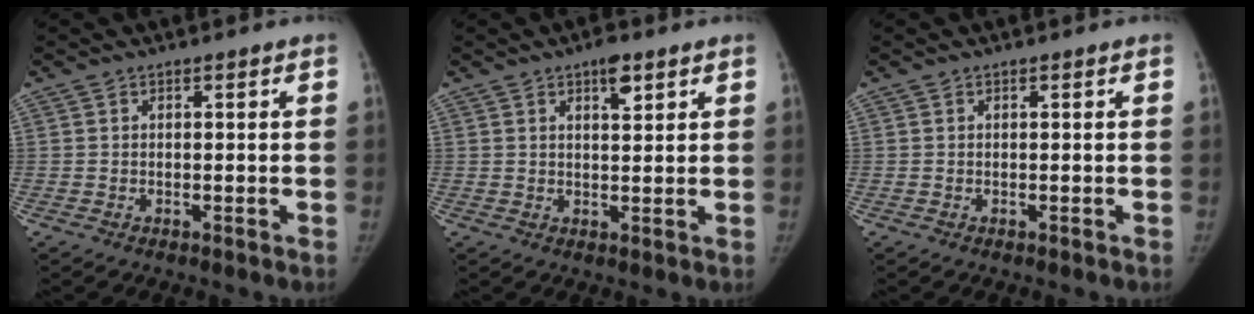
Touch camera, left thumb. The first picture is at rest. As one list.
[{"total": 3.7, "force": [2.3, 1.3, 2.6], "torque": [-0.028, -0.012, 0.035]}, {"total": 0.0}]